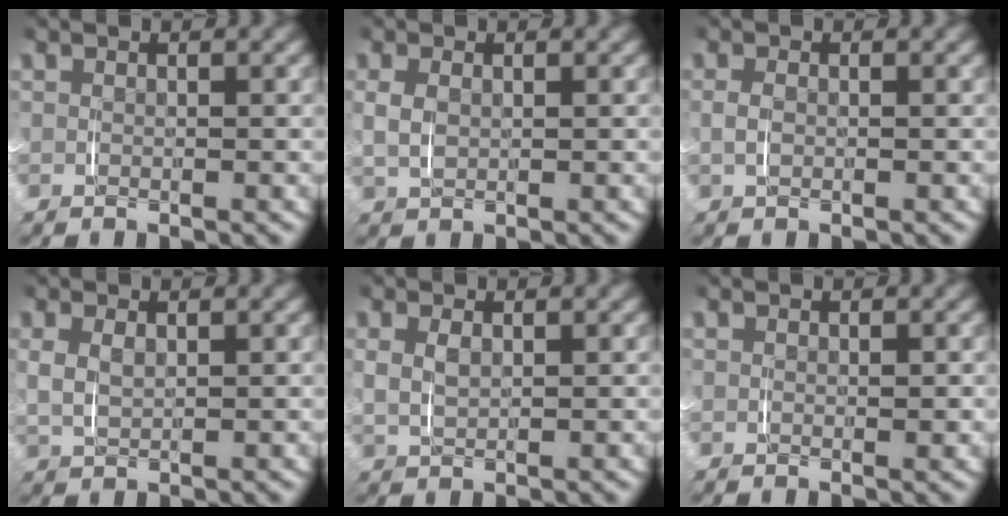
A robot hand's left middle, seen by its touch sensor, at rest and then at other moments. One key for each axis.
{"total": 1.5, "fx": 0.2, "fy": 1.0, "fz": 1.2, "tx": -0.027, "ty": -0.002, "tz": 0.010}
{"total": 0.6, "fx": -0.3, "fy": 0.0, "fz": 0.5, "tx": -0.011, "ty": -0.001, "tz": -0.002}
{"total": 1.8, "fx": 0.6, "fy": 0.9, "fz": 1.4, "tx": -0.035, "ty": -0.005, "tz": 0.019}
{"total": 1.2, "fx": 0.5, "fy": 0.3, "fz": 1.1, "tx": -0.025, "ty": -0.003, "tz": 0.016}
{"total": 0.5, "fx": 0.1, "fy": 0.2, "fz": 0.4, "tx": -0.007, "ty": -0.001, "tz": 0.003}